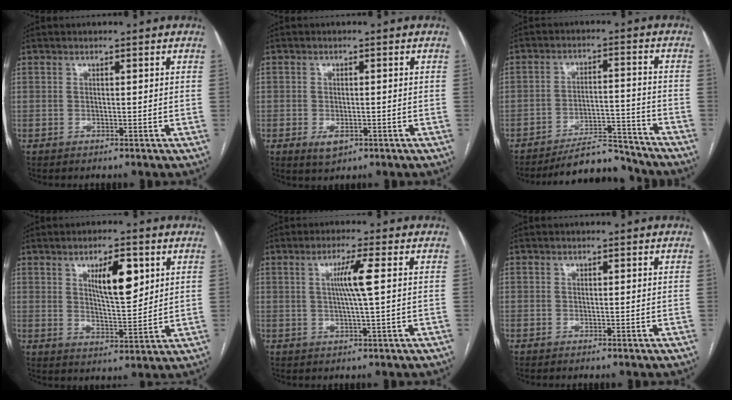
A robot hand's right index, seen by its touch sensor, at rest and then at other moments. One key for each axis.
{"total": 2.8, "fx": -1.3, "fy": 1.8, "fz": 1.8, "tx": -0.024, "ty": 0.000, "tz": -0.013}
{"total": 8.7, "fx": -8.5, "fy": 1.7, "fz": 1.1, "tx": -0.007, "ty": 0.027, "tz": -0.137}
{"total": 8.4, "fx": 3.4, "fy": 2.4, "fz": 7.3, "tx": -0.119, "ty": -0.001, "tz": 0.060}
{"total": 4.9, "fx": 0.9, "fy": -0.7, "fz": 4.7, "tx": -0.089, "ty": 0.001, "tz": 0.017}
{"total": 0.0}